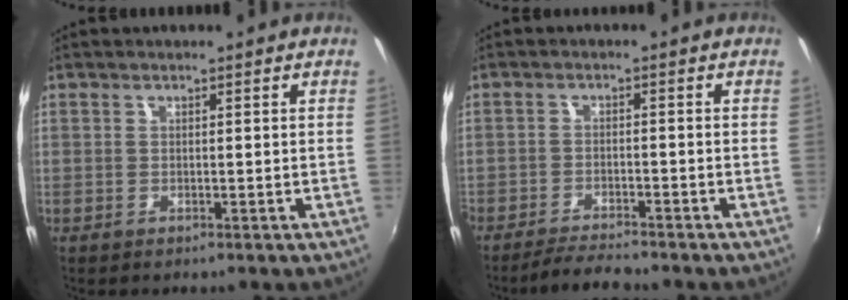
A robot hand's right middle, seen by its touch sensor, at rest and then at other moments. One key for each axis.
{"total": 5.0, "fx": -4.7, "fy": 0.3, "fz": 1.7, "tx": -0.053, "ty": -0.009, "tz": -0.082}